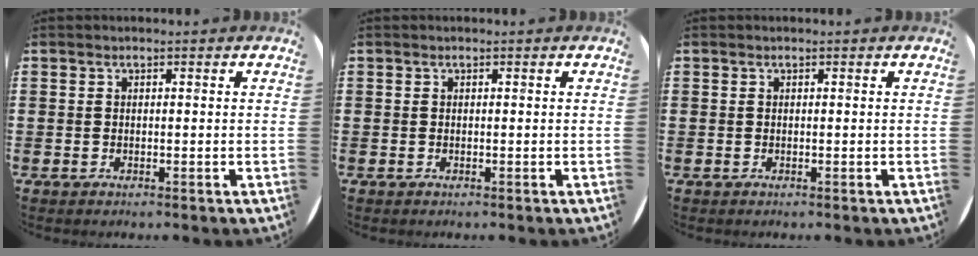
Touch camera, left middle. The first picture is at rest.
{"total": 0.0}
{"total": 0.0}